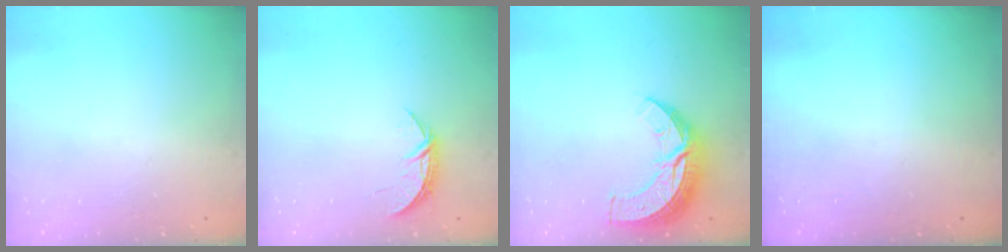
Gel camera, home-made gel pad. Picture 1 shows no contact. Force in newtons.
{"total": 5.1, "press": 5.1, "slide": 0.6}
{"total": 10.9, "press": 10.9, "slide": 0.8}
{"total": 0.0}